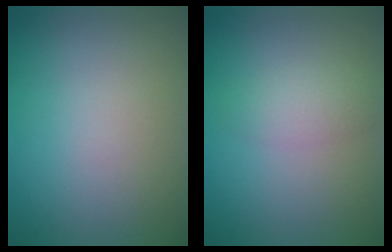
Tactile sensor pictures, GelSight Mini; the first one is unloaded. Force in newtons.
{"total": 2.0, "press": 2.0, "slide": 0.0}